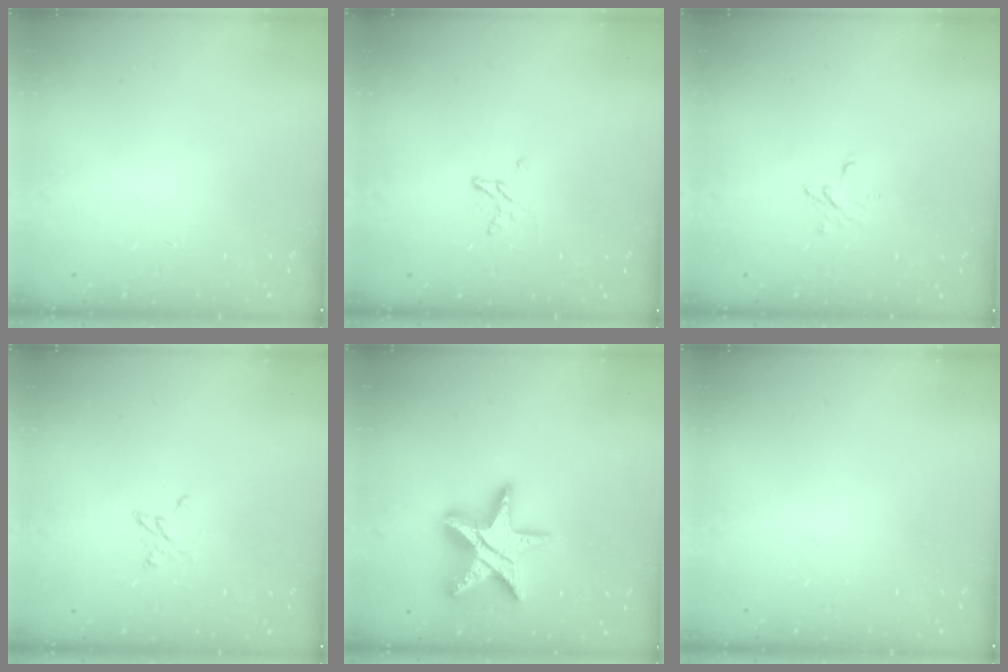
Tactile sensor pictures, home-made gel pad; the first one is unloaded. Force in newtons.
{"total": 4.6, "press": 4.6, "slide": 0.4}
{"total": 4.1, "press": 4.1, "slide": 0.4}
{"total": 3.9, "press": 3.8, "slide": 0.4}
{"total": 18.3, "press": 18.3, "slide": 1.5}
{"total": 0.0}